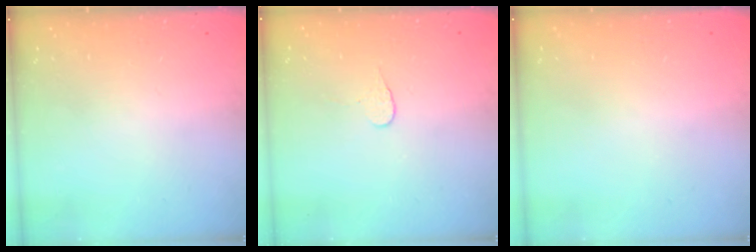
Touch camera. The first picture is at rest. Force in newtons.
{"total": 3.7, "press": 3.7, "slide": 0.4}
{"total": 0.6, "press": 0.5, "slide": 0.2}